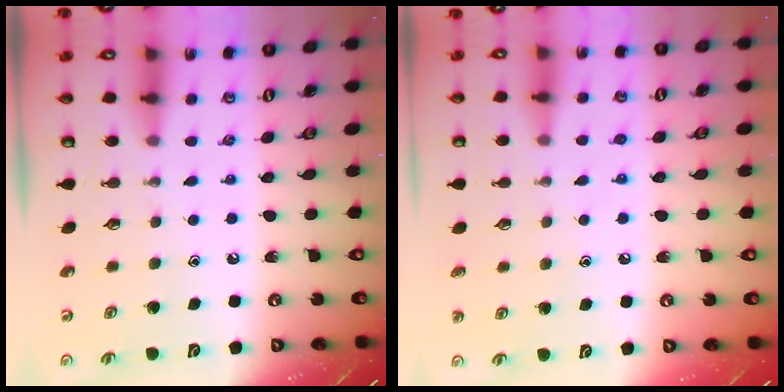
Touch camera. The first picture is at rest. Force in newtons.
{"total": 4.4, "press": 4.3, "slide": 0.5}